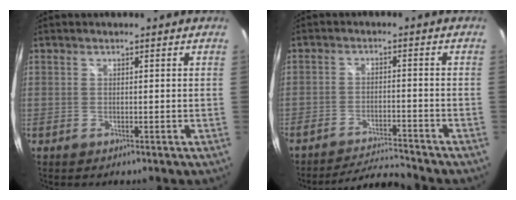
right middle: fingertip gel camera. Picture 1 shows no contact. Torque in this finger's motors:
{"motor_torque": [1.07, -1.07, 0.21, 0.09]}